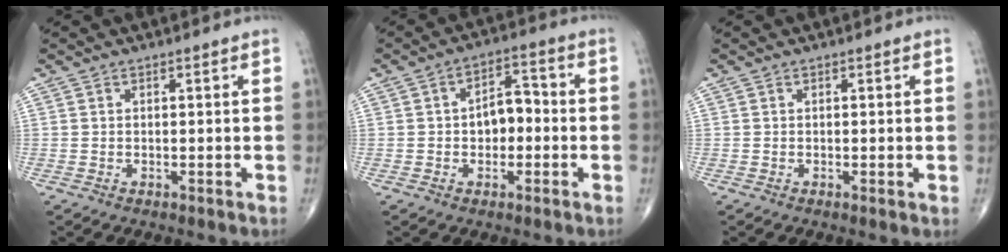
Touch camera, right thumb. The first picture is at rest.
{"total": 6.8, "force": [-0.6, 4.3, 5.2], "torque": [-0.057, 0.024, -0.018]}
{"total": 0.7, "force": [0.0, 0.1, 0.7], "torque": [-0.017, -0.005, 0.000]}